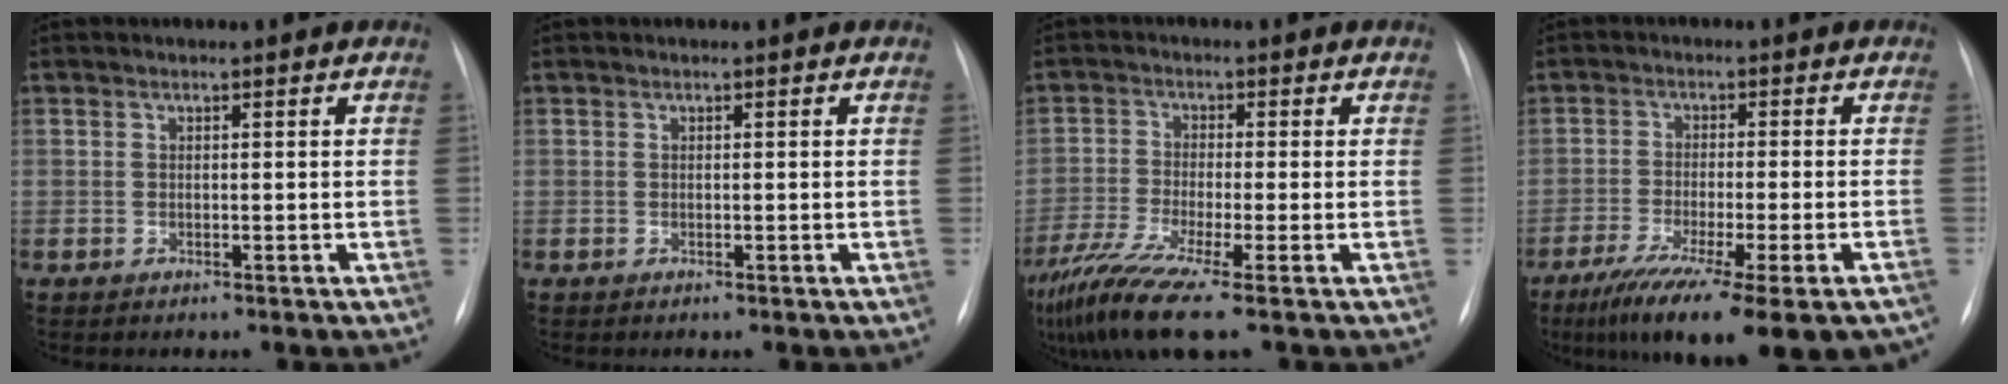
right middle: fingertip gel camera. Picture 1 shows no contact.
{"total": 0.0}
{"total": 9.3, "force": [-6.1, -0.5, 7.0], "torque": [-0.140, -0.028, -0.114]}
{"total": 17.7, "force": [-12.7, 2.2, 12.1], "torque": [-0.155, -0.040, -0.194]}